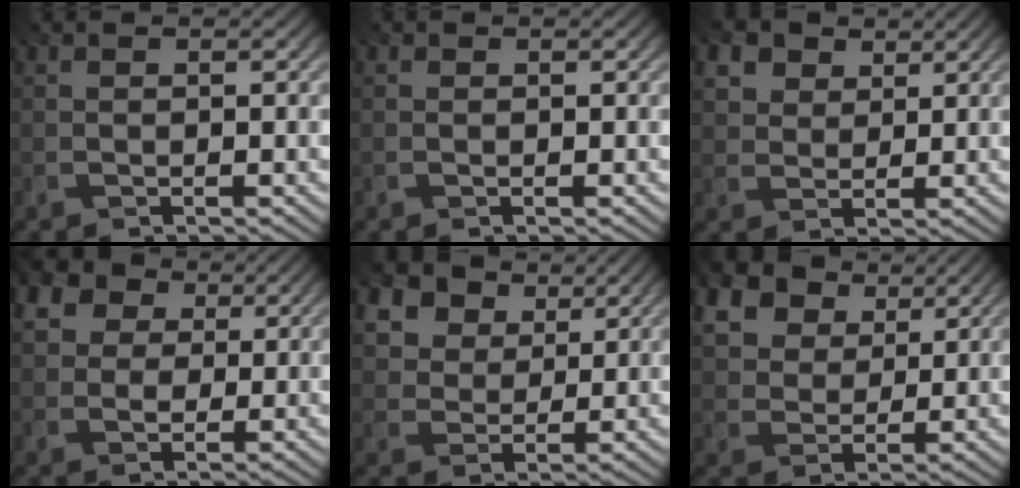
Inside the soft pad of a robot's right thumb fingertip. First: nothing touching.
{"total": 0.0}
{"total": 4.9, "force": [2.8, 3.6, 2.0], "torque": [-0.066, -0.014, 0.056]}
{"total": 10.3, "force": [4.6, 7.9, 4.9], "torque": [-0.132, 0.019, 0.082]}
{"total": 12.4, "force": [7.4, 8.2, 5.6], "torque": [-0.170, 0.005, 0.140]}
{"total": 13.2, "force": [7.3, 8.9, 6.5], "torque": [-0.186, 0.012, 0.144]}